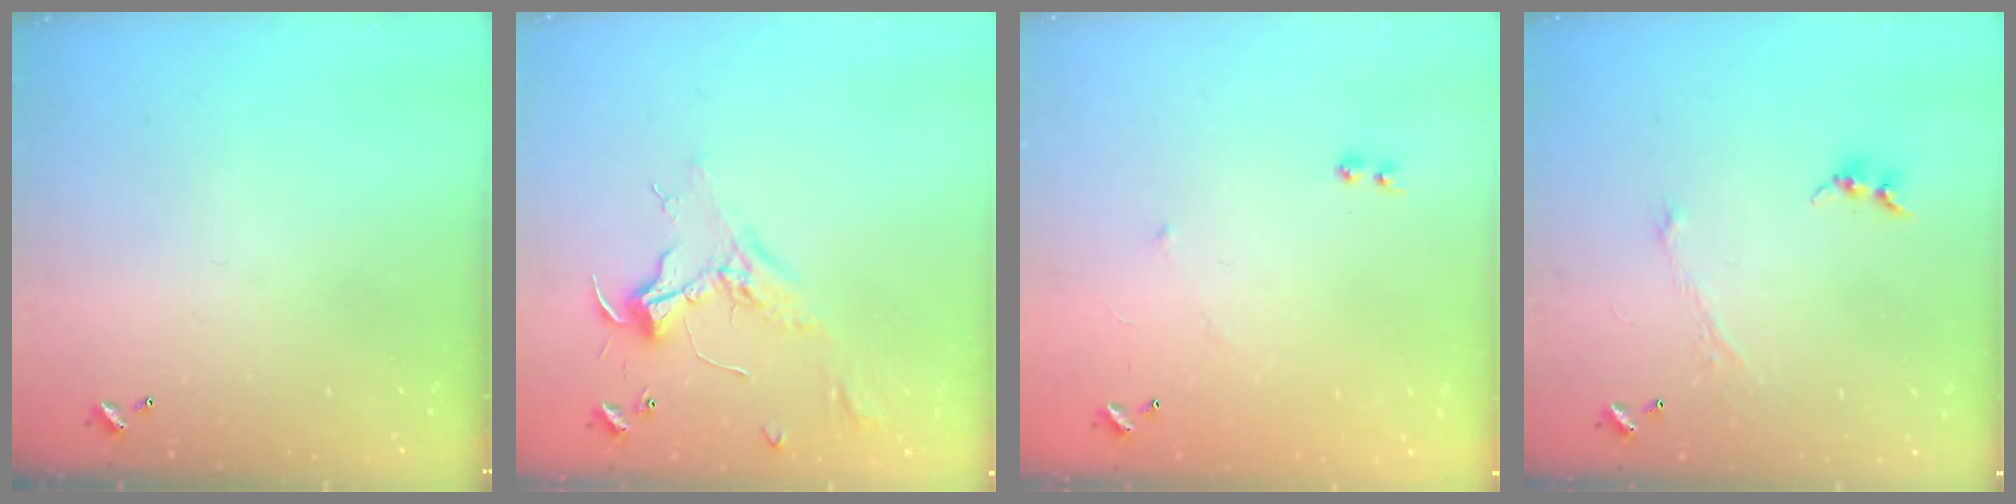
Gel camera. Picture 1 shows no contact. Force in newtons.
{"total": 2.4, "press": 2.3, "slide": 0.8}
{"total": 6.7, "press": 6.7, "slide": 0.7}
{"total": 1.1, "press": 1.0, "slide": 0.6}